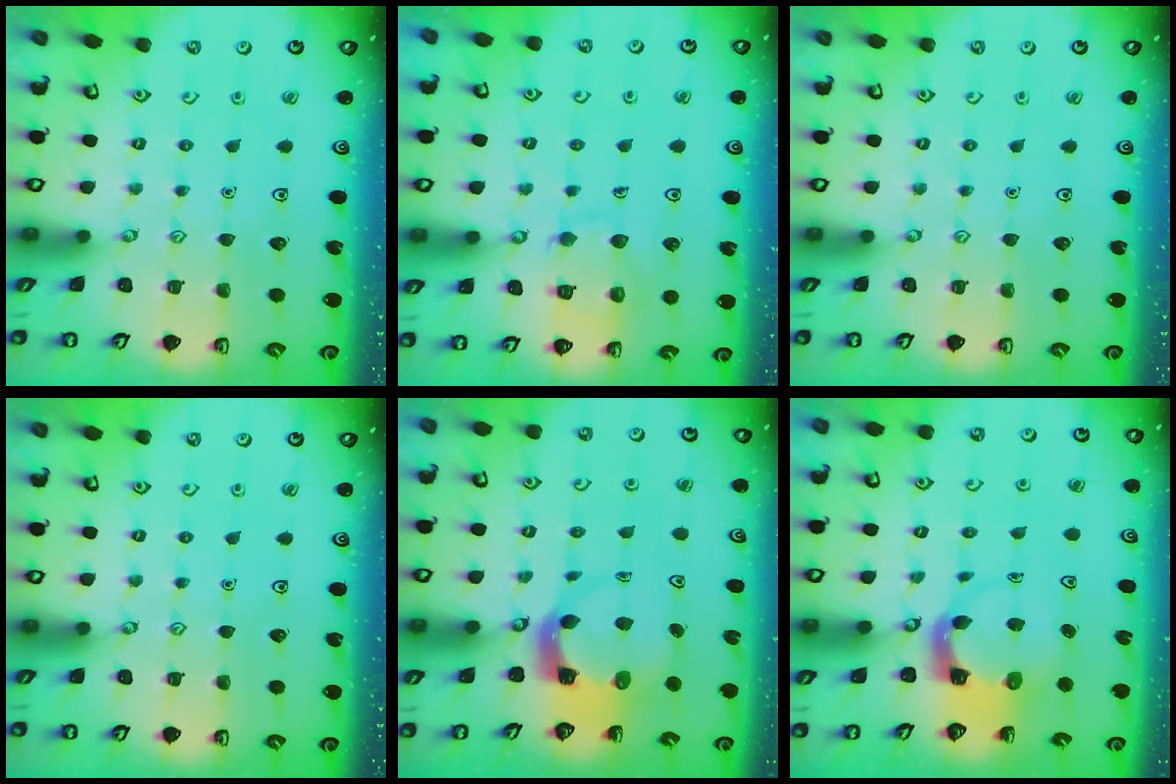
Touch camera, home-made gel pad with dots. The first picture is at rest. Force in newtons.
{"total": 11.0, "press": 11.0, "slide": 0.9}
{"total": 0.0}
{"total": 0.0}
{"total": 3.9, "press": 3.9, "slide": 0.6}
{"total": 3.9, "press": 3.9, "slide": 0.6}